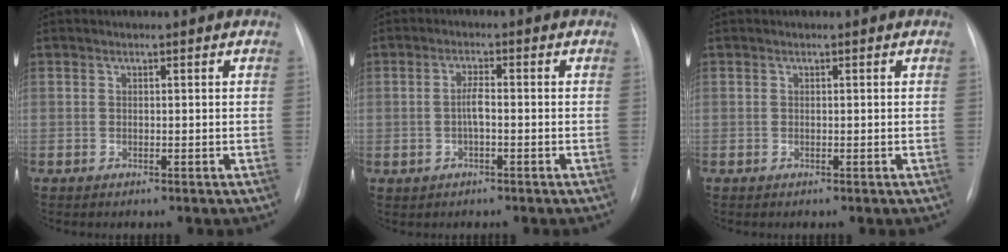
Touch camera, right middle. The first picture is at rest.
{"total": 2.4, "force": [-0.3, 0.4, 2.4], "torque": [-0.050, 0.007, -0.005]}
{"total": 0.0}